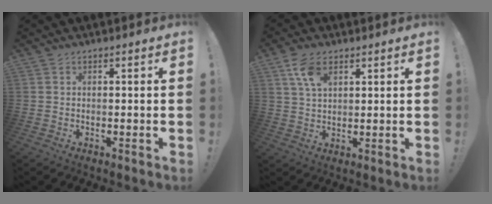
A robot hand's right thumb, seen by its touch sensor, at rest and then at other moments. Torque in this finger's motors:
{"motor_torque": [0.20, 0.31, 0.68, 0.29, 0.01]}